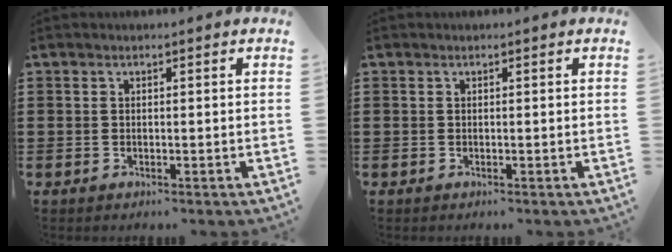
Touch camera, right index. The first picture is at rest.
{"total": 0.0}